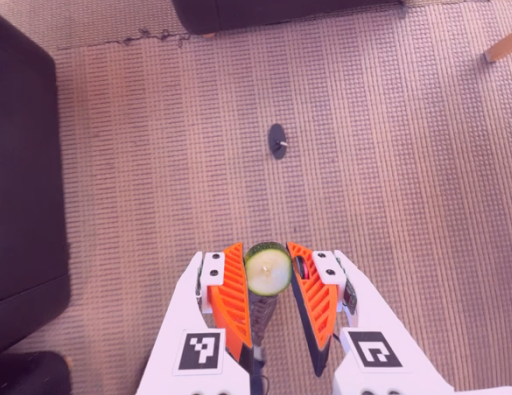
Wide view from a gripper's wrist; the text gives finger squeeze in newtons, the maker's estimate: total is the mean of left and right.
{"total": 8.5, "left": 8.5, "right": 8.4}